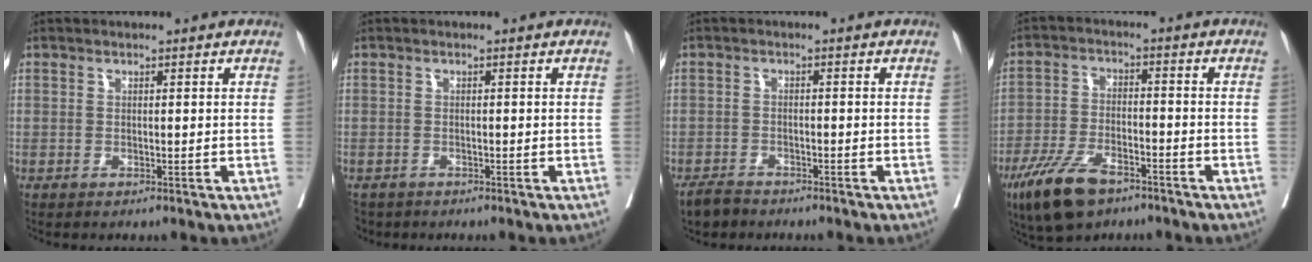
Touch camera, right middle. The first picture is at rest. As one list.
[{"total": 3.2, "force": [-2.7, 1.8, 0.4], "torque": [-0.006, -0.003, -0.044]}, {"total": 3.0, "force": [-2.7, 1.2, 0.7], "torque": [-0.013, -0.002, -0.046]}, {"total": 9.5, "force": [-6.2, 3.6, 6.2], "torque": [-0.128, -0.012, -0.113]}]